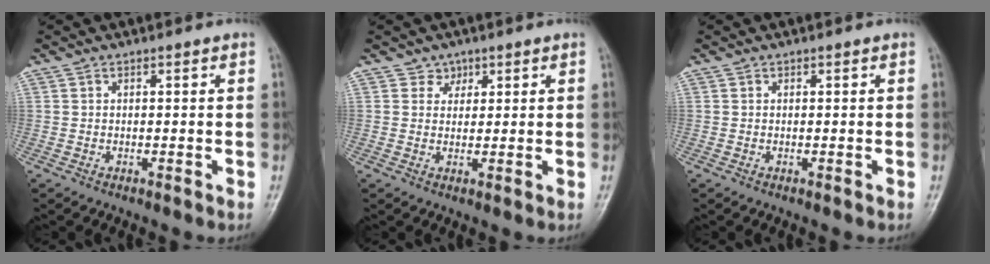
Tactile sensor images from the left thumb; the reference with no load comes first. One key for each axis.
{"total": 2.3, "fx": 1.3, "fy": 1.8, "fz": -0.1, "tx": 0.023, "ty": -0.007, "tz": 0.016}
{"total": 0.0}